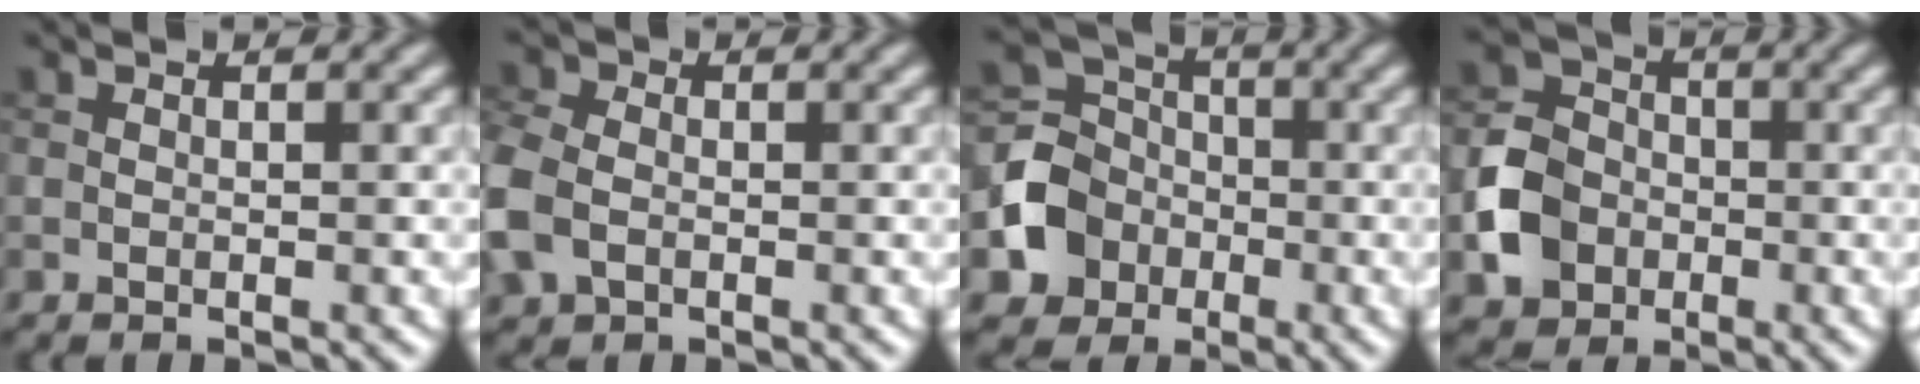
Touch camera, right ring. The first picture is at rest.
{"total": 5.0, "force": [-1.2, 3.7, 3.1], "torque": [-0.099, -0.002, -0.034]}
{"total": 5.1, "force": [-1.7, 4.6, 1.5], "torque": [-0.029, 0.007, -0.043]}
{"total": 5.1, "force": [-1.6, 4.3, 2.2], "torque": [-0.045, 0.004, -0.040]}